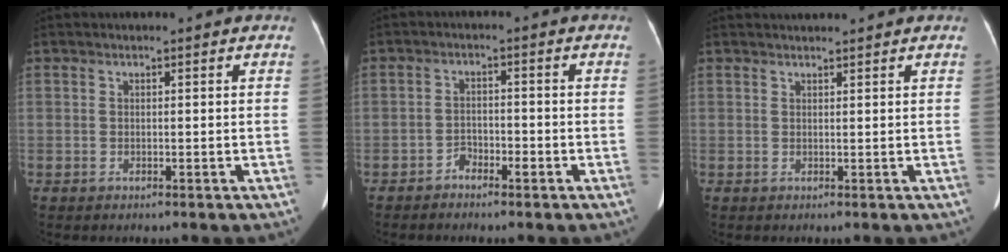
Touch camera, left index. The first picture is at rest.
{"total": 2.2, "force": [-1.8, 1.0, 0.8], "torque": [-0.011, 0.006, -0.033]}
{"total": 2.1, "force": [2.0, -0.3, 0.5], "torque": [-0.005, 0.022, 0.036]}